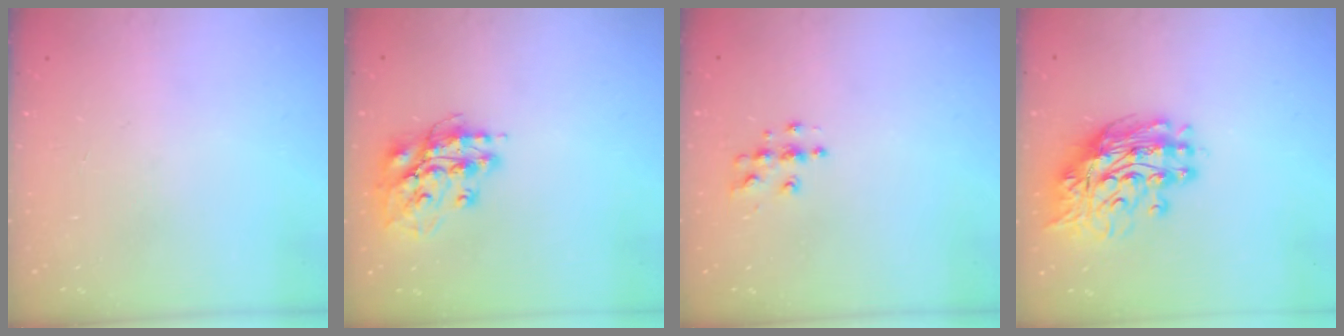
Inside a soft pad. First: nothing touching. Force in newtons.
{"total": 13.9, "press": 13.7, "slide": 2.0}
{"total": 5.0, "press": 5.0, "slide": 0.2}
{"total": 14.5, "press": 14.4, "slide": 1.3}